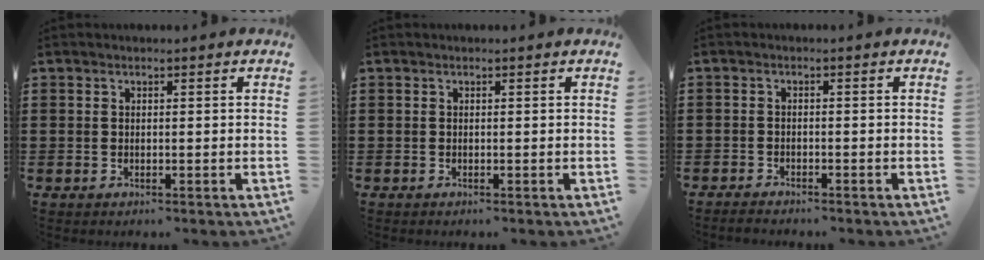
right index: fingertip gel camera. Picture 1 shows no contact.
{"total": 0.0}
{"total": 1.3, "force": [-1.3, 0.2, -0.1], "torque": [-0.003, 0.004, -0.028]}